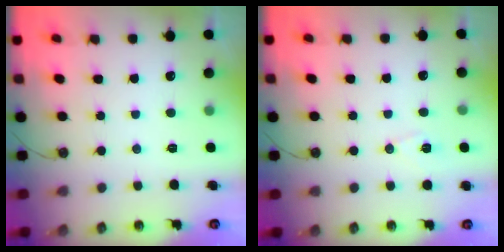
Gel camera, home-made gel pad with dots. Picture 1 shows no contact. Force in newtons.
{"total": 6.7, "press": 5.7, "slide": 3.6}